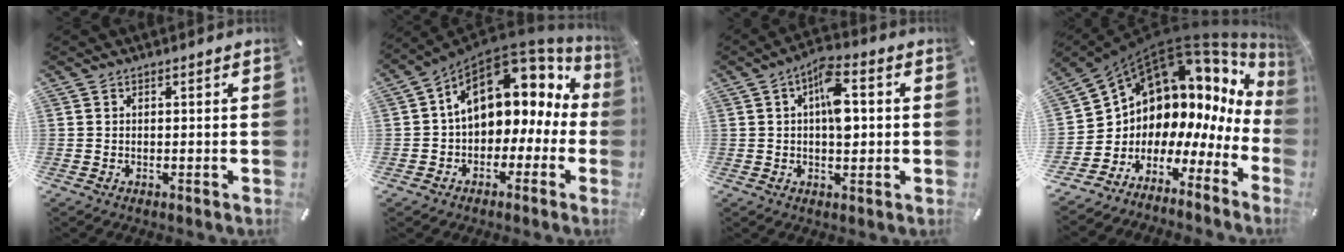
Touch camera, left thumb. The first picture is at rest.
{"total": 13.5, "force": [4.3, 9.4, 8.7], "torque": [-0.134, -0.023, 0.075]}
{"total": 8.7, "force": [1.1, 4.5, 7.3], "torque": [-0.098, 0.003, 0.013]}
{"total": 9.5, "force": [7.3, 6.0, 0.8], "torque": [-0.035, -0.099, 0.135]}